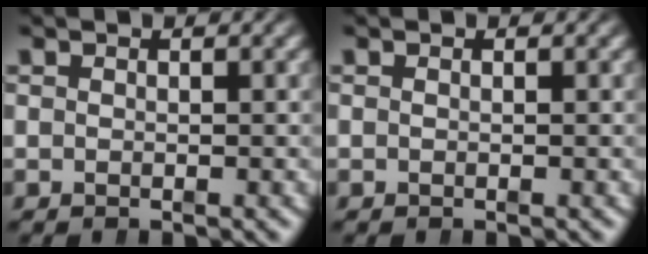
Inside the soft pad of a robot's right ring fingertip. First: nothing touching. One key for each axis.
{"total": 0.0}